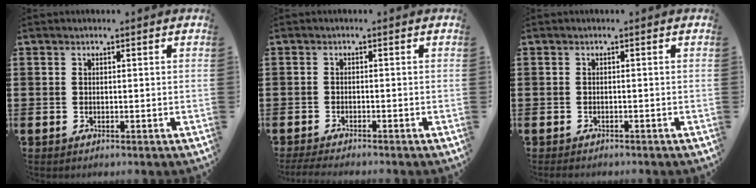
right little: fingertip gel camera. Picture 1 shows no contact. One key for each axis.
{"total": 1.4, "fx": -1.2, "fy": 0.0, "fz": 0.7, "tx": -0.011, "ty": 0.000, "tz": -0.023}
{"total": 0.5, "fx": -0.5, "fy": 0.1, "fz": 0.1, "tx": -0.003, "ty": -0.002, "tz": -0.011}